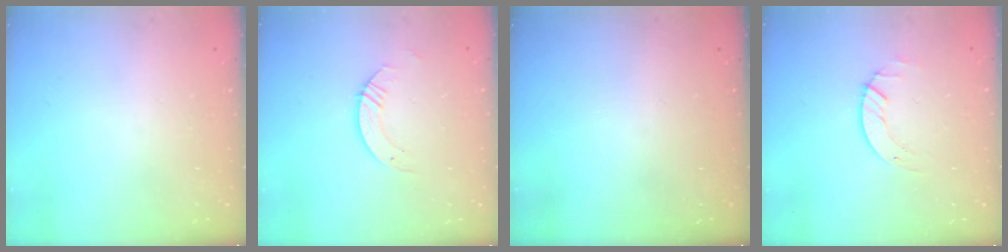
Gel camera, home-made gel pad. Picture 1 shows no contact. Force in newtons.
{"total": 3.8, "press": 3.8, "slide": 0.1}
{"total": 0.0}
{"total": 2.0, "press": 2.0, "slide": 0.2}